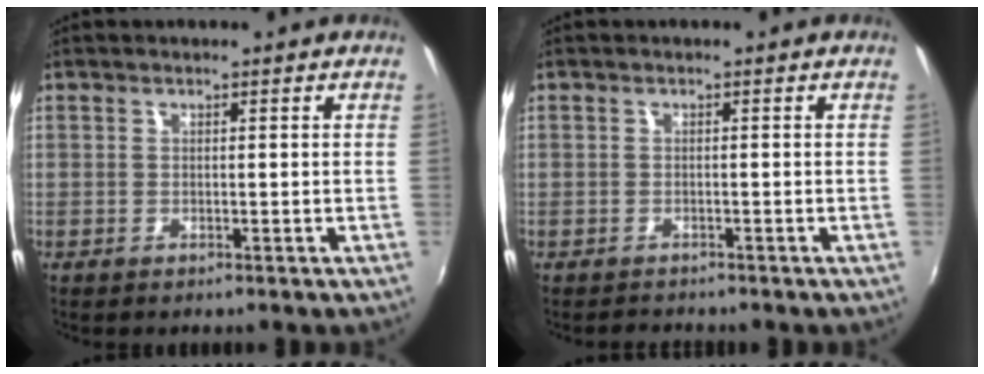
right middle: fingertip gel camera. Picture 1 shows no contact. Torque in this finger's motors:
{"motor_torque": [0.10, -0.41, -0.38, -0.13]}